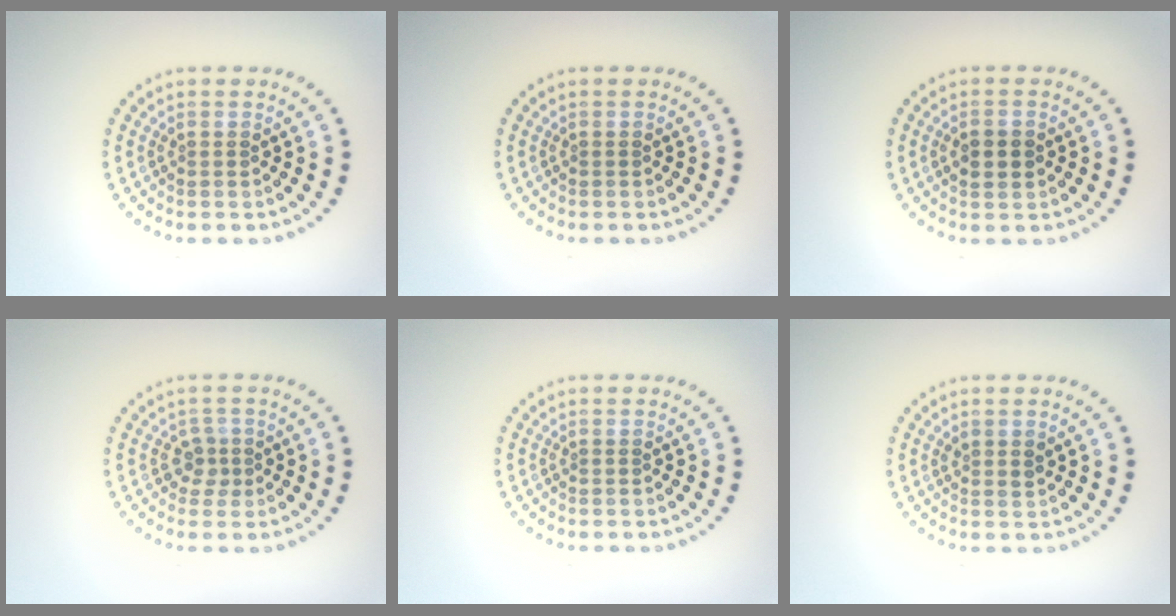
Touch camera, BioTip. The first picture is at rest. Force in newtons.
{"total": 0.0}
{"total": 2.1, "press": 2.1, "slide": 0.1}
{"total": 1.8, "press": 1.3, "slide": 1.2}
{"total": 0.0}
{"total": 0.9, "press": 0.8, "slide": 0.4}